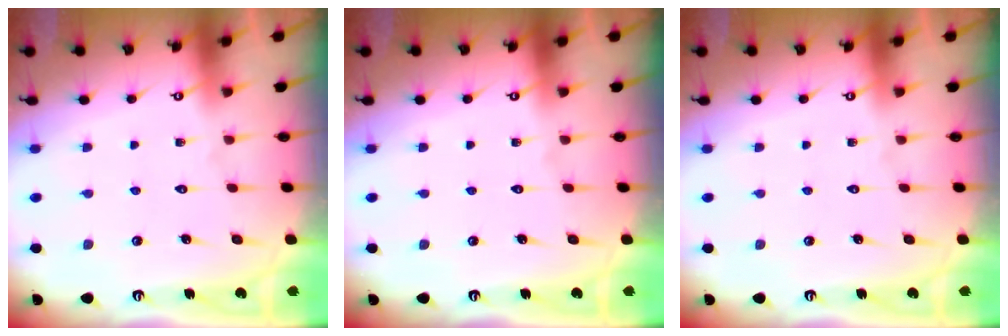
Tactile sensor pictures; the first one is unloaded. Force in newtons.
{"total": 0.0}
{"total": 0.0}